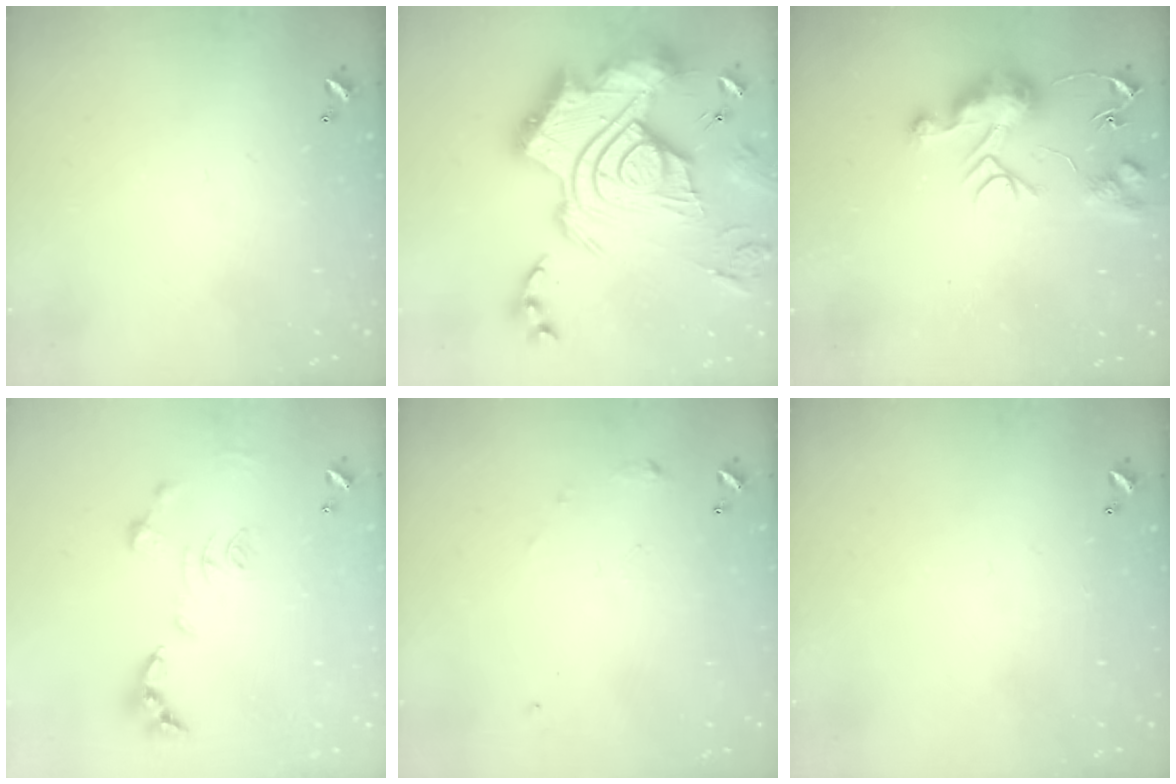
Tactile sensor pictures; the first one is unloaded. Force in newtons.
{"total": 3.9, "press": 3.0, "slide": 2.5}
{"total": 10.6, "press": 10.6, "slide": 0.9}
{"total": 1.1, "press": 1.0, "slide": 0.4}
{"total": 5.9, "press": 5.9, "slide": 0.8}
{"total": 0.0}